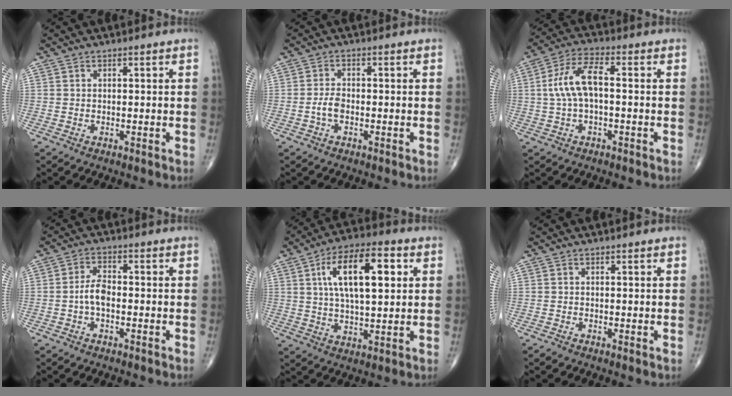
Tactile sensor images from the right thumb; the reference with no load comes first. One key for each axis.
{"total": 2.6, "fx": -0.9, "fy": 1.4, "fz": 2.1, "tx": -0.045, "ty": 0.010, "tz": -0.019}
{"total": 8.8, "fx": 0.1, "fy": 3.8, "fz": 7.9, "tx": -0.173, "ty": 0.030, "tz": -0.001}
{"total": 4.0, "fx": -0.9, "fy": 2.0, "fz": 3.3, "tx": -0.062, "ty": 0.015, "tz": -0.022}
{"total": 15.5, "fx": 4.3, "fy": 6.5, "fz": 13.4, "tx": -0.215, "ty": 0.004, "tz": 0.070}
{"total": 0.8, "fx": -0.4, "fy": 0.3, "fz": 0.6, "tx": -0.015, "ty": -0.004, "tz": -0.012}